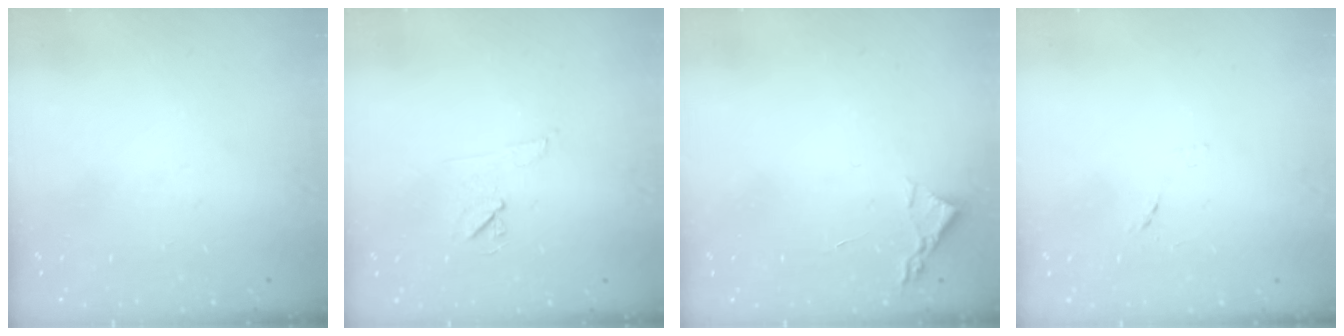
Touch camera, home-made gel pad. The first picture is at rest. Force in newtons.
{"total": 6.7, "press": 6.5, "slide": 1.7}
{"total": 2.2, "press": 2.2, "slide": 0.3}
{"total": 7.6, "press": 7.6, "slide": 0.7}